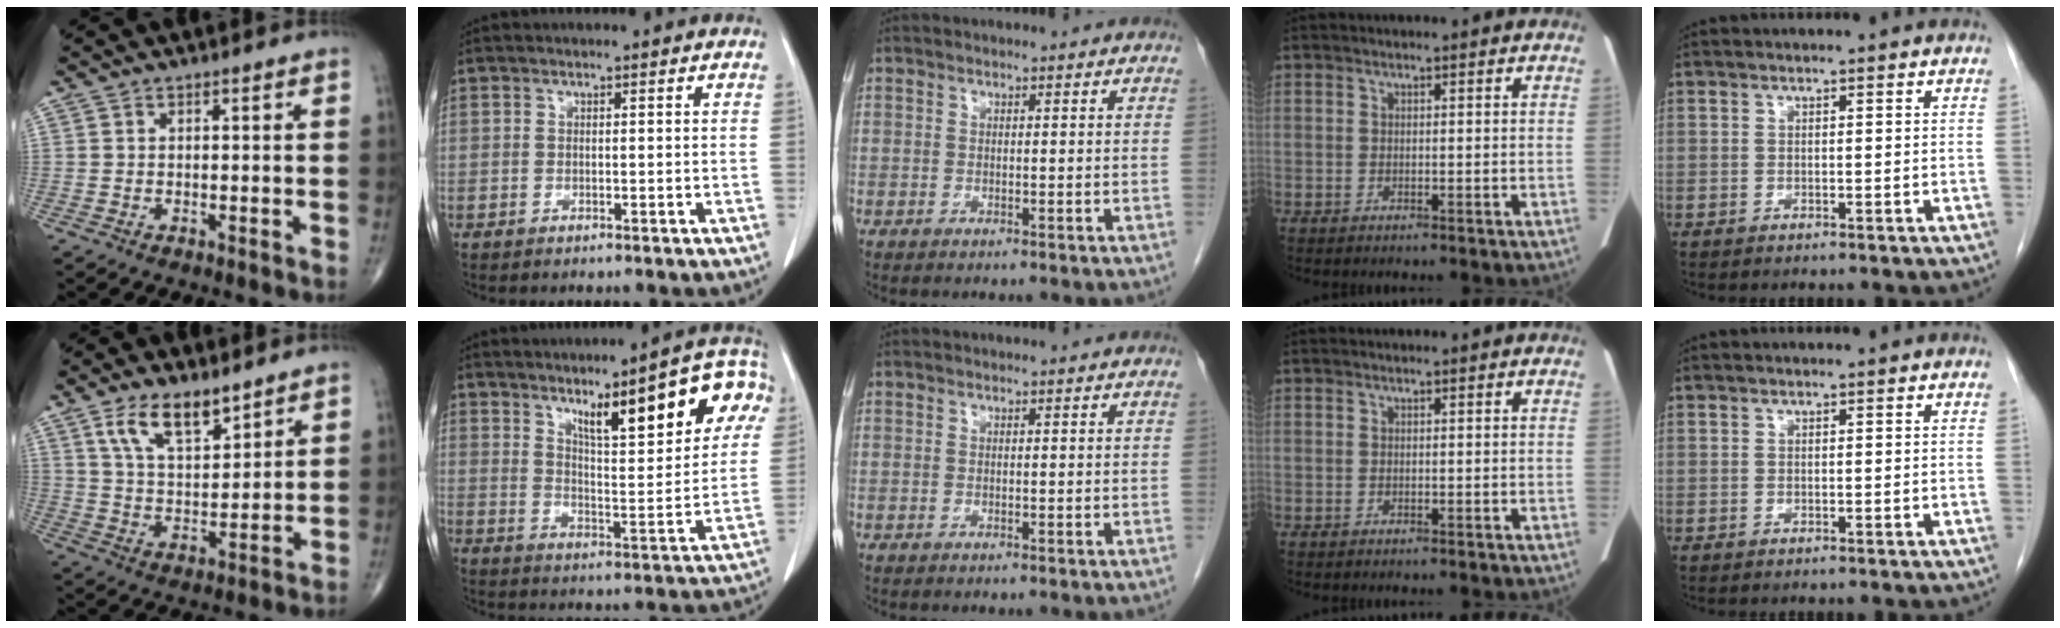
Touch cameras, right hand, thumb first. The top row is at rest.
{"thumb": {"total": 10.4, "force": [6.7, 4.5, 6.6], "torque": [-0.103, -0.037, 0.131]}, "index": {"total": 17.2, "force": [8.4, 3.3, 14.6], "torque": [-0.191, 0.012, 0.123]}}